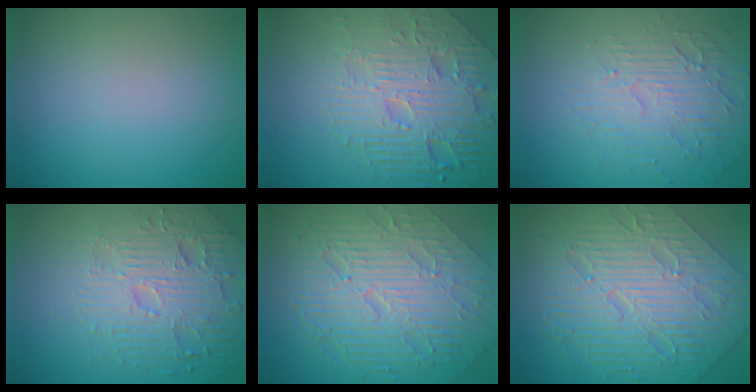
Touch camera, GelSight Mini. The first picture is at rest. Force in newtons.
{"total": 7.6, "press": 6.1, "slide": 4.7}
{"total": 4.3, "press": 3.2, "slide": 2.8}
{"total": 5.8, "press": 4.9, "slide": 3.2}
{"total": 11.2, "press": 7.5, "slide": 8.4}
{"total": 10.4, "press": 7.1, "slide": 7.6}